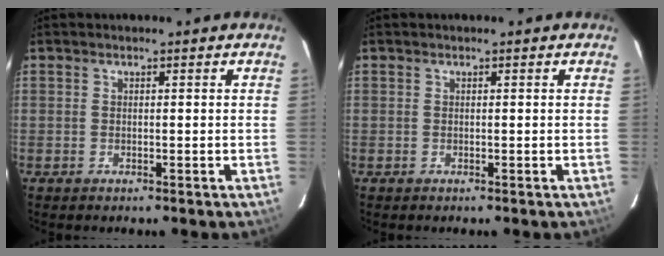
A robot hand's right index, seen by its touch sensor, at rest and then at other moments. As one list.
[{"total": 0.0}]